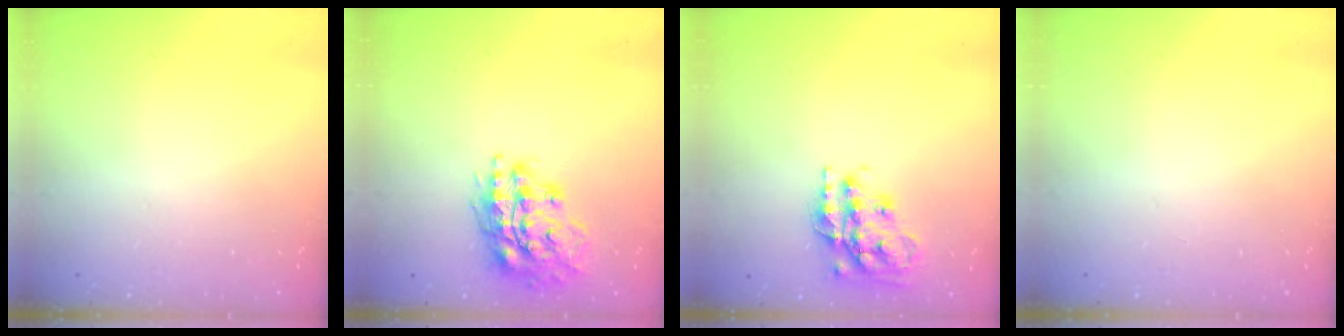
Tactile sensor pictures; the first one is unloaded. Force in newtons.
{"total": 18.0, "press": 17.8, "slide": 2.5}
{"total": 17.6, "press": 17.5, "slide": 1.3}
{"total": 0.0}